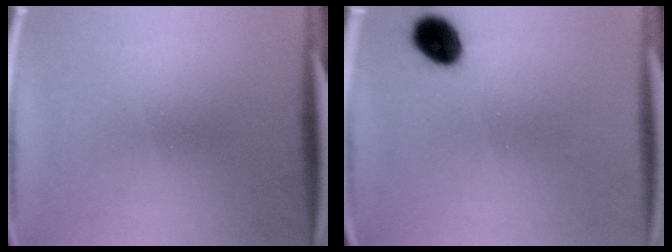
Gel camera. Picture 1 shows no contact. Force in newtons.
{"total": 6.9}